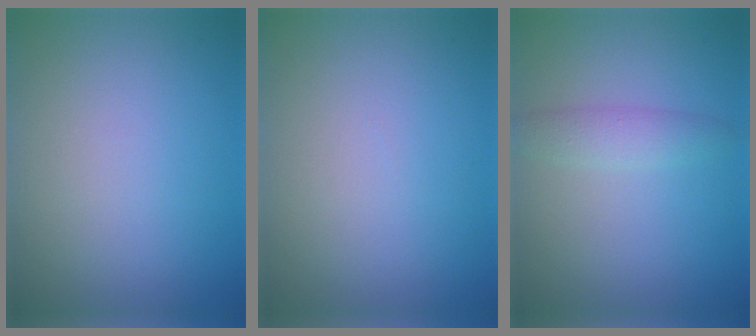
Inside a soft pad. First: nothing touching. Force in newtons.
{"total": 0.0}
{"total": 2.0, "press": 2.0, "slide": 0.1}